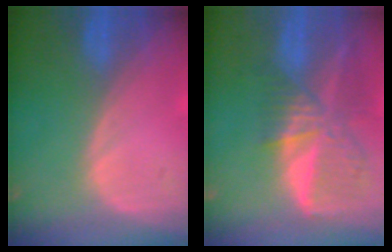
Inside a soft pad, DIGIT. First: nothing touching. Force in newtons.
{"total": 9.3, "press": 8.1, "slide": 4.7}